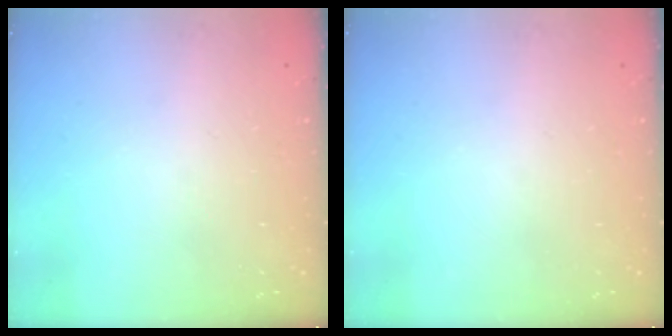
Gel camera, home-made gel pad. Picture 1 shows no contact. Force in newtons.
{"total": 0.0}